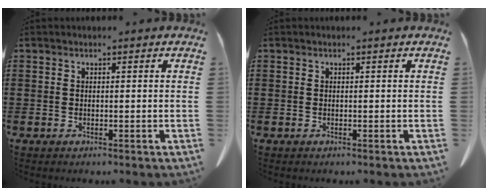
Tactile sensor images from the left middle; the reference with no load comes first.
{"total": 0.0}